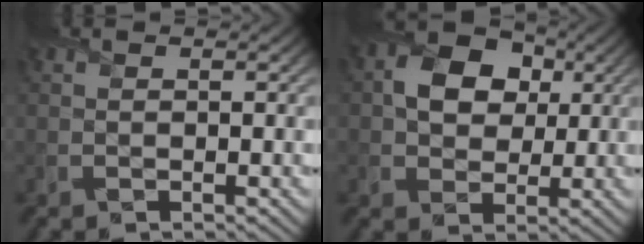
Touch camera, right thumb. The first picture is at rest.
{"total": 7.7, "force": [1.7, 6.0, 4.6], "torque": [-0.092, 0.012, 0.016]}